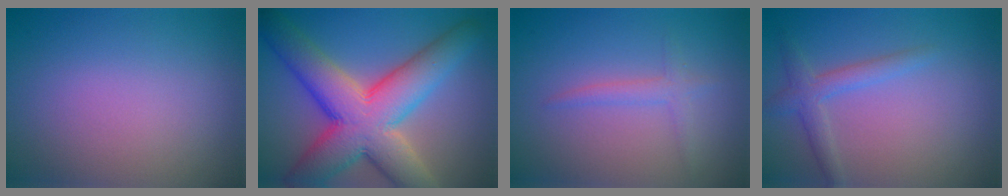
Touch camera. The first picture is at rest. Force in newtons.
{"total": 12.1, "press": 12.1, "slide": 0.8}
{"total": 1.6, "press": 1.6, "slide": 0.1}
{"total": 2.4, "press": 2.4, "slide": 0.1}